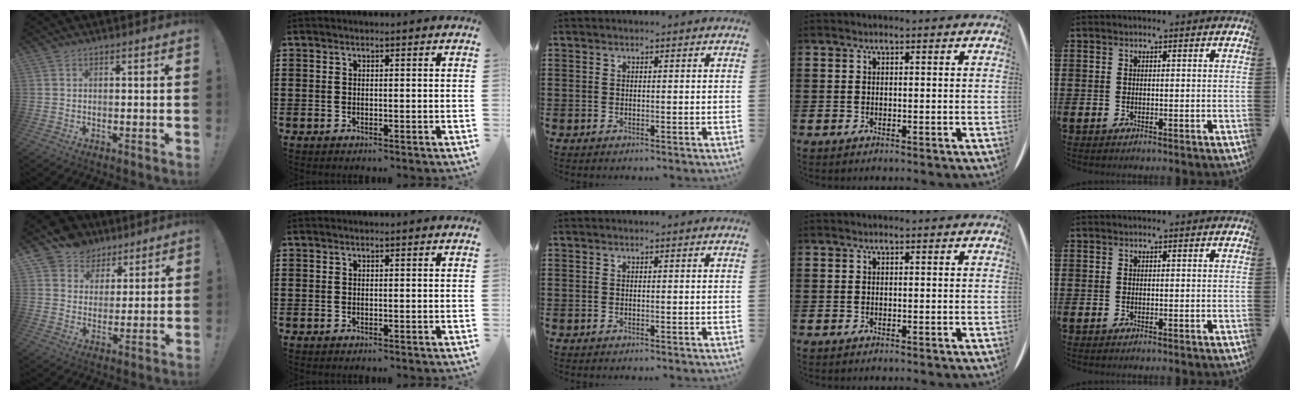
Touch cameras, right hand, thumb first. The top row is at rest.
{"thumb": {"total": 8.3, "force": [5.0, 6.5, 0.9], "torque": [-0.015, -0.038, 0.101]}}